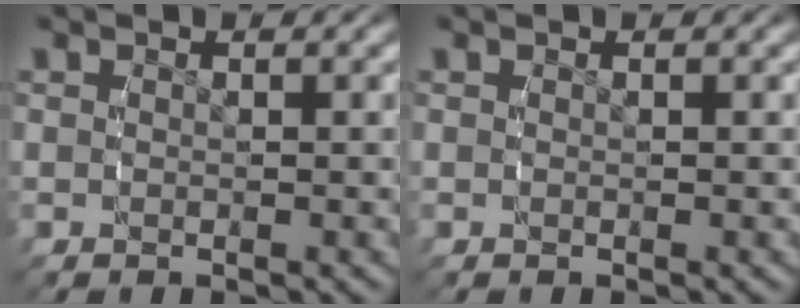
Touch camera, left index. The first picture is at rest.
{"total": 0.0}